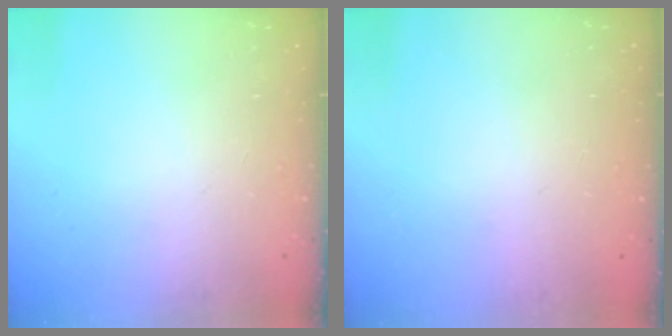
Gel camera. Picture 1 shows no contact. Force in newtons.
{"total": 0.7, "press": 0.3, "slide": 0.7}